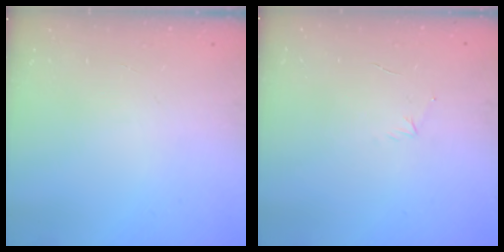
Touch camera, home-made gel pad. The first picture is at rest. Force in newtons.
{"total": 3.2, "press": 3.1, "slide": 0.8}